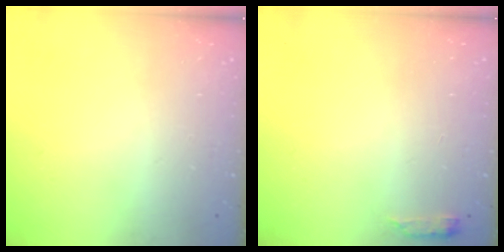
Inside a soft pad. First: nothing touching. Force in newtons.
{"total": 2.6, "press": 2.6, "slide": 0.5}